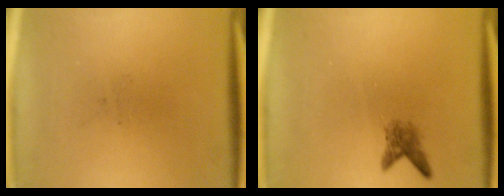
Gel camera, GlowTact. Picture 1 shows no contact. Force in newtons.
{"total": 2.1}